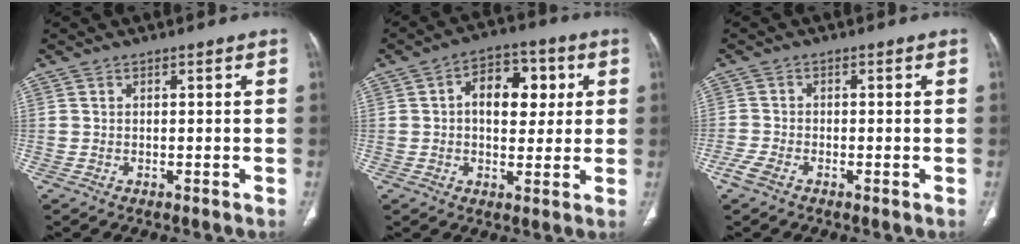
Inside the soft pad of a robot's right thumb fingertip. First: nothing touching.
{"total": 10.8, "force": [2.0, 6.9, 8.0], "torque": [-0.081, 0.011, 0.026]}
{"total": 3.1, "force": [-1.9, 1.3, 2.1], "torque": [-0.056, 0.002, -0.042]}